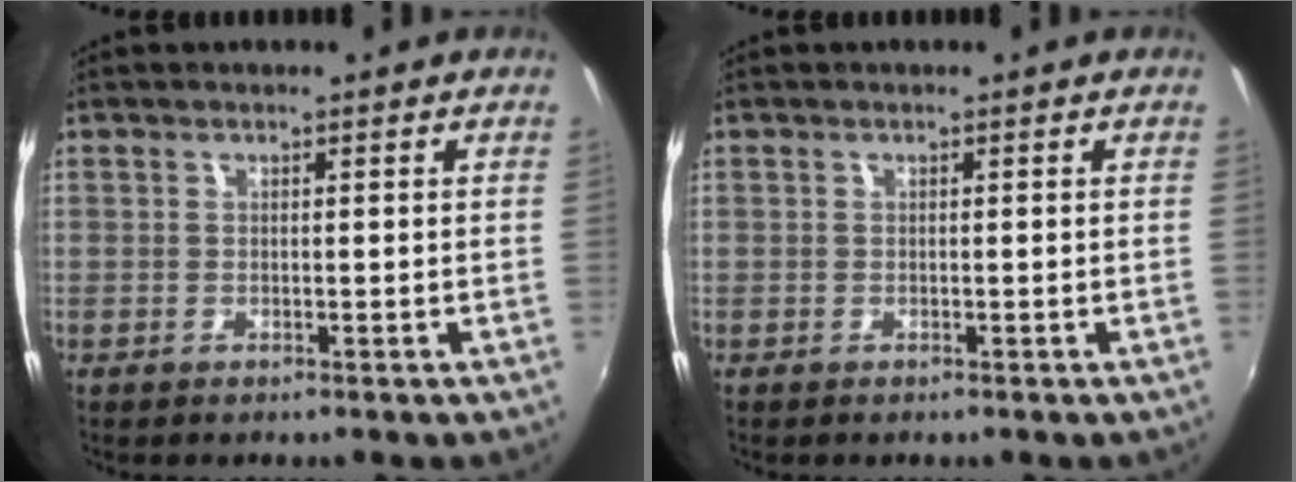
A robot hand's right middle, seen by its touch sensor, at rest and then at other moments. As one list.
[{"total": 0.0}]